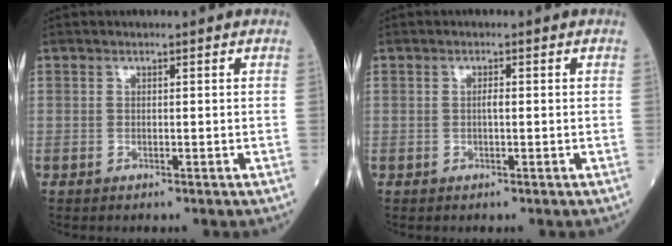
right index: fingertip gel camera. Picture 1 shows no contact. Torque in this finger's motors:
{"motor_torque": [0.23, -0.09, 0.11, 0.03]}